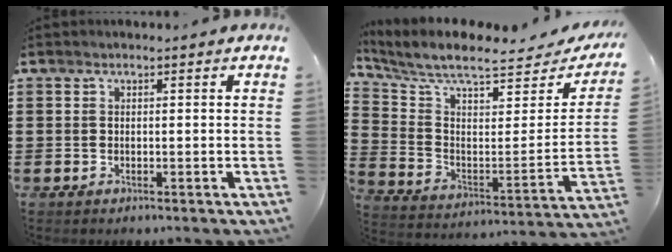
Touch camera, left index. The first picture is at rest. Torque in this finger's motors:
{"motor_torque": [2.14, 0.00, 0.94, 0.19]}